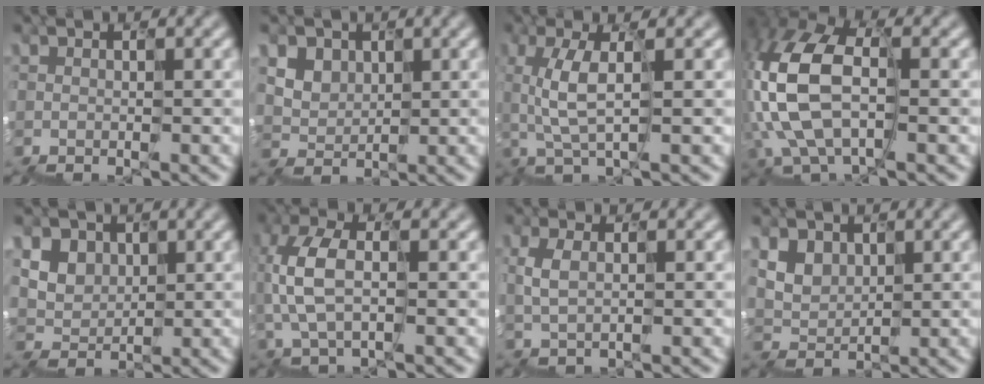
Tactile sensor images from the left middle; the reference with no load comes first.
{"total": 4.0, "force": [2.8, 2.6, -1.2], "torque": [-0.012, 0.014, 0.044]}
{"total": 1.5, "force": [0.2, 0.2, 1.5], "torque": [-0.065, -0.001, 0.001]}
{"total": 6.3, "force": [-0.5, 3.8, 5.0], "torque": [-0.173, 0.006, -0.018]}
{"total": 4.5, "force": [3.0, 3.3, -0.7], "torque": [-0.020, 0.016, 0.043]}
{"total": 2.0, "force": [0.5, 1.1, 1.5], "torque": [-0.085, 0.002, 0.006]}
{"total": 1.1, "force": [0.3, -0.4, -1.0], "torque": [-0.010, 0.005, 0.001]}
{"total": 3.0, "force": [2.1, 1.3, -1.7], "torque": [-0.001, 0.006, 0.034]}